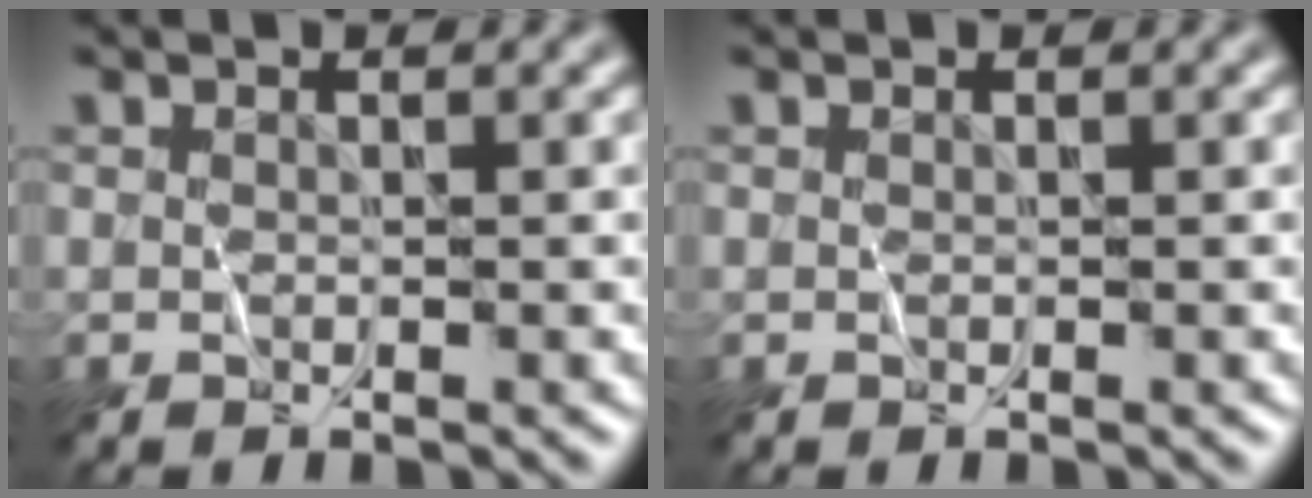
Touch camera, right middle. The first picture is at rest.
{"total": 0.0}